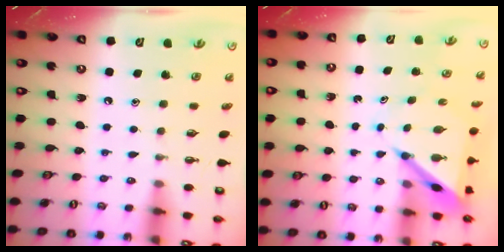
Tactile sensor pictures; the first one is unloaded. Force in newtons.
{"total": 6.5, "press": 6.5, "slide": 0.7}